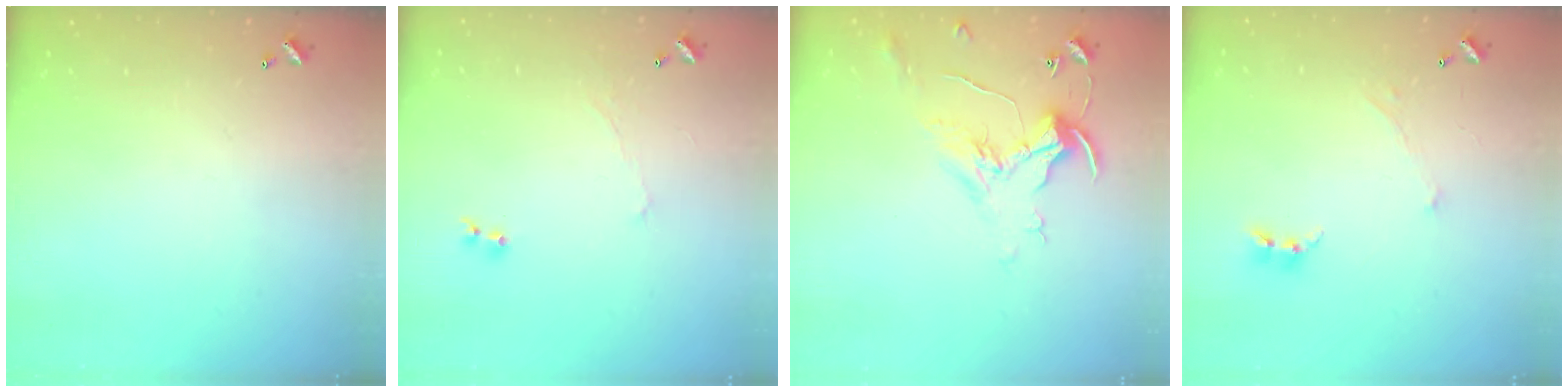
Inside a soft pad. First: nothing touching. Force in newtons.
{"total": 0.8, "press": 0.4, "slide": 0.7}
{"total": 1.0, "press": 0.9, "slide": 0.5}
{"total": 0.7, "press": 0.4, "slide": 0.5}